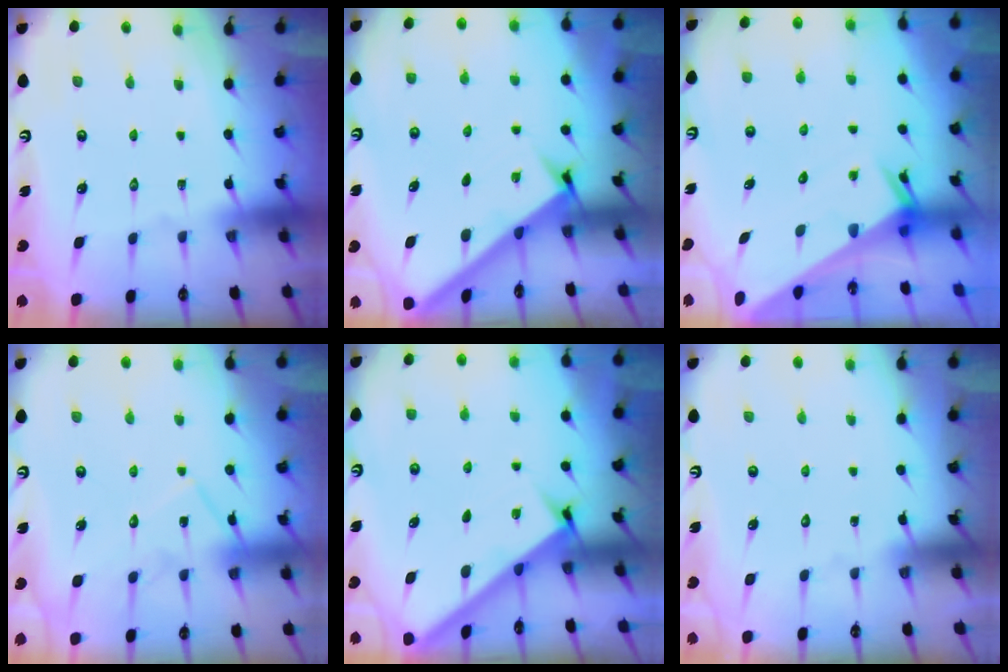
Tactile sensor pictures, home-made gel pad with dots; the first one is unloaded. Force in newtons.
{"total": 2.5, "press": 2.5, "slide": 0.3}
{"total": 2.5, "press": 2.5, "slide": 0.2}
{"total": 12.1, "press": 12.1, "slide": 0.7}
{"total": 2.6, "press": 2.6, "slide": 0.3}
{"total": 4.7, "press": 4.6, "slide": 0.4}